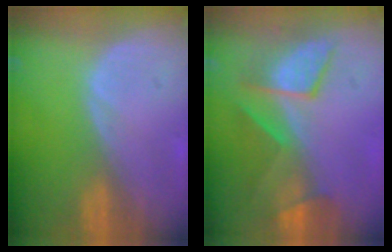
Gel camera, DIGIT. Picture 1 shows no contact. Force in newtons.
{"total": 7.6, "press": 7.5, "slide": 1.1}